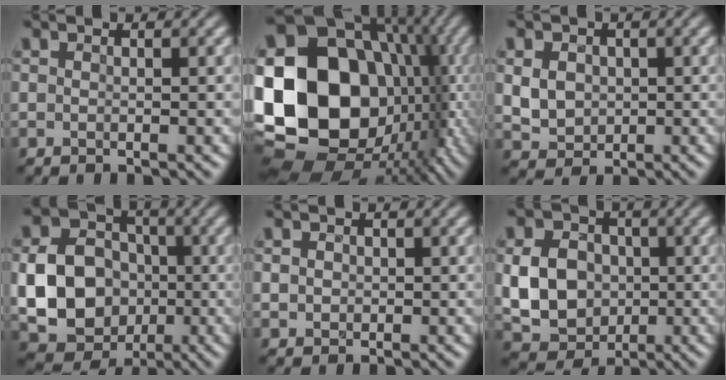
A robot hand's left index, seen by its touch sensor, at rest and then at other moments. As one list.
[{"total": 22.2, "force": [-0.9, 17.6, 13.5], "torque": [-0.265, -0.004, -0.020]}, {"total": 3.0, "force": [0.3, 2.5, 1.5], "torque": [-0.034, 0.000, 0.007]}, {"total": 11.9, "force": [-1.4, 10.2, 5.9], "torque": [-0.115, -0.025, -0.035]}, {"total": 2.1, "force": [0.7, 1.8, 0.8], "torque": [0.005, 0.019, -0.008]}, {"total": 6.6, "force": [-0.3, 5.5, 3.7], "torque": [-0.078, 0.003, -0.004]}]